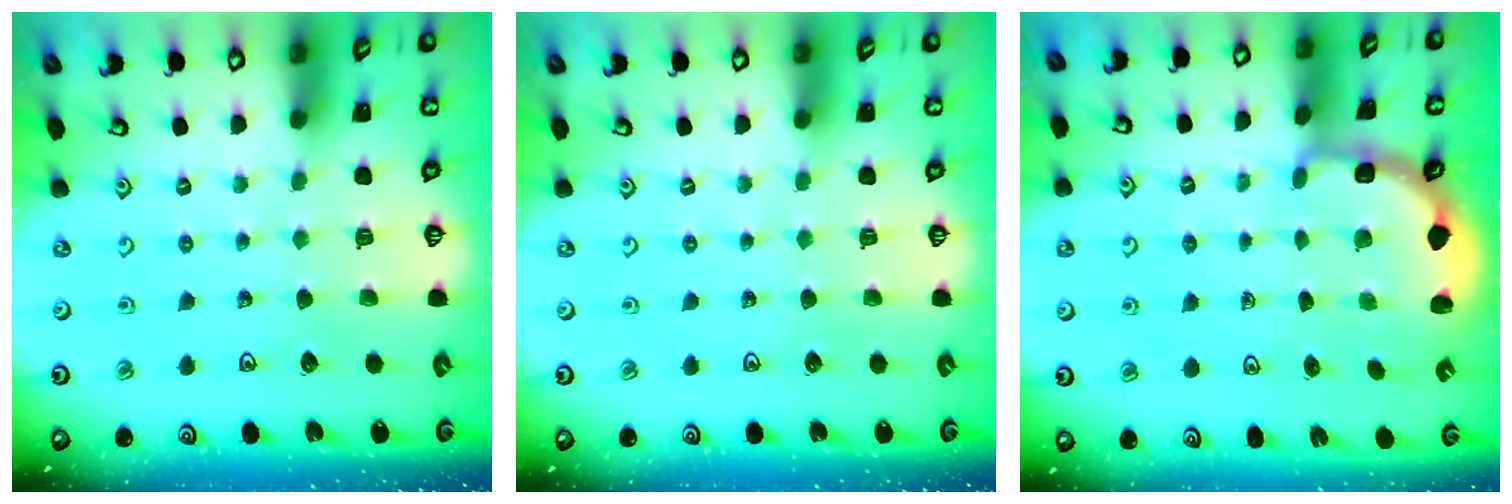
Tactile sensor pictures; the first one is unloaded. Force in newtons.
{"total": 0.0}
{"total": 2.8, "press": 2.5, "slide": 1.4}